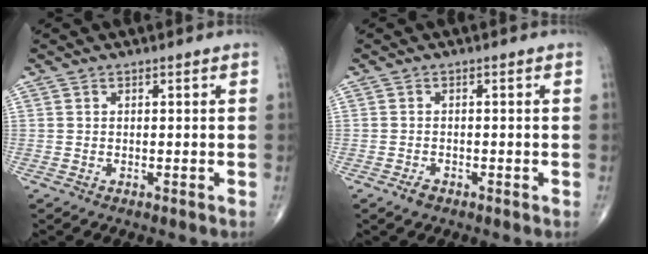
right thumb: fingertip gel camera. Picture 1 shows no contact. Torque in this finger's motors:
{"motor_torque": [-0.19, -0.04, -0.14, -0.11, -0.02]}